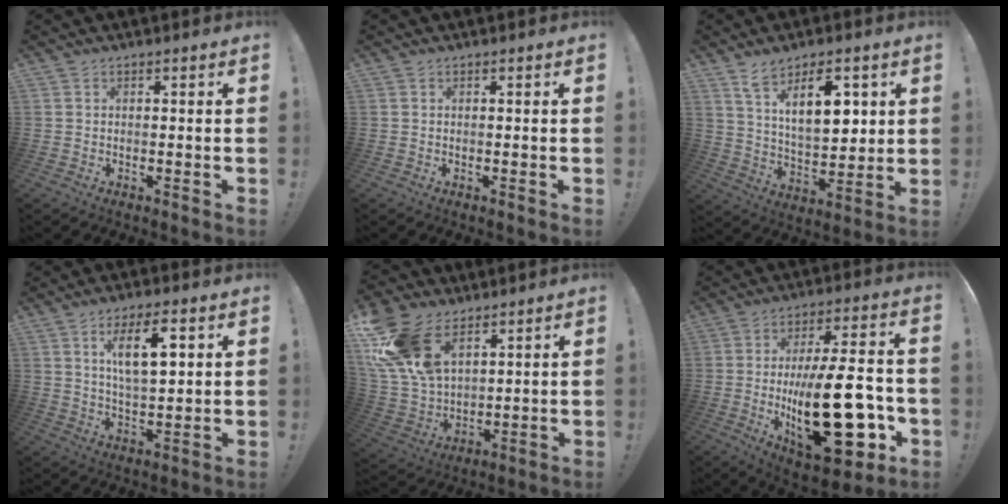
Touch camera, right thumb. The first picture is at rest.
{"total": 0.0}
{"total": 14.1, "force": [7.2, 6.4, 10.3], "torque": [-0.159, -0.020, 0.125]}
{"total": 11.2, "force": [4.3, 3.9, 9.5], "torque": [-0.153, -0.004, 0.069]}
{"total": 18.9, "force": [9.6, 11.5, 11.5], "torque": [-0.238, -0.047, 0.182]}
{"total": 30.3, "force": [-5.1, 12.7, 27.0], "torque": [-0.442, 0.023, -0.065]}